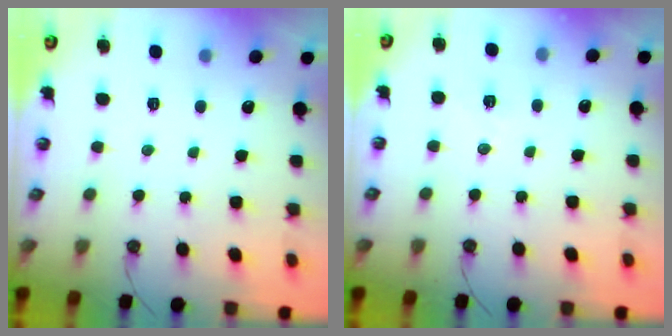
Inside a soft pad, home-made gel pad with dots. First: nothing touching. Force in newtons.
{"total": 5.9, "press": 4.3, "slide": 4.0}